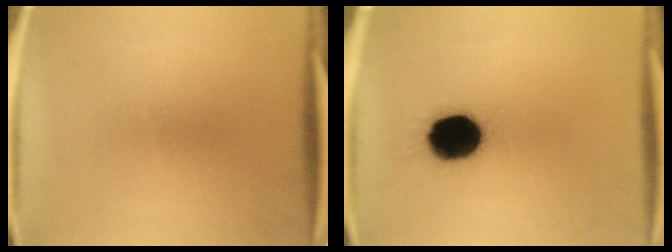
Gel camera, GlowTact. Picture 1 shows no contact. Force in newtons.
{"total": 14.7}